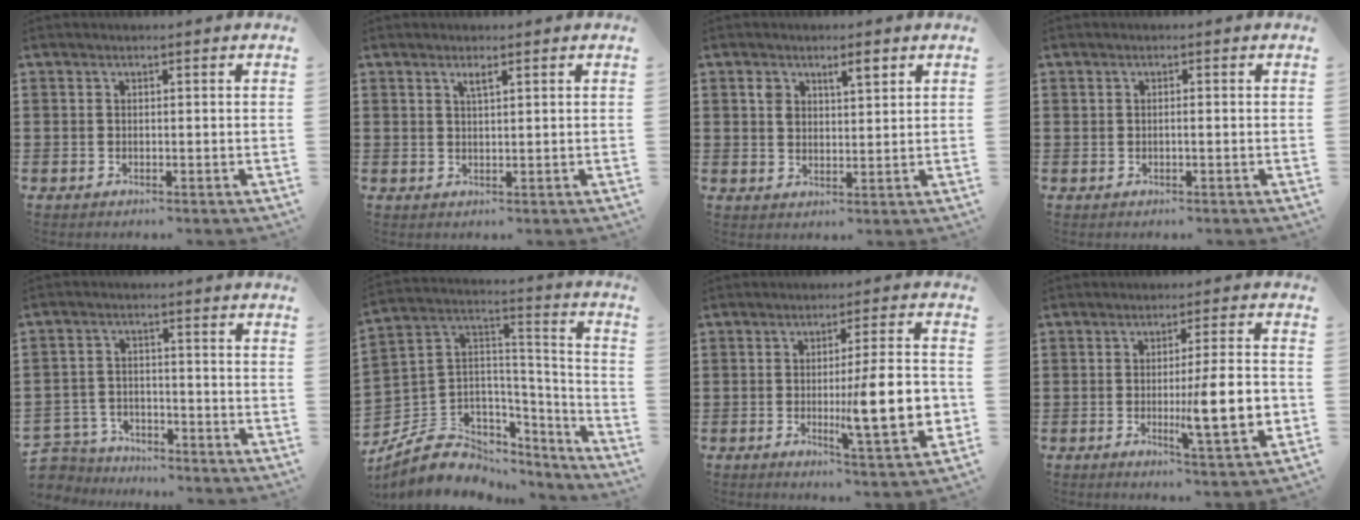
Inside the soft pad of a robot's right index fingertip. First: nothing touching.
{"total": 1.5, "force": [0.8, 0.3, 1.3], "torque": [-0.026, 0.001, 0.013]}
{"total": 3.3, "force": [1.9, 1.5, 2.3], "torque": [-0.043, 0.003, 0.031]}
{"total": 0.8, "force": [-0.1, 0.1, 0.8], "torque": [-0.014, -0.004, -0.001]}
{"total": 4.1, "force": [-3.8, 1.3, 0.0], "torque": [-0.022, 0.000, -0.085]}
{"total": 7.9, "force": [-4.7, 6.2, 1.4], "torque": [-0.059, -0.004, -0.083]}
{"total": 12.8, "force": [-1.4, 2.4, 12.5], "torque": [-0.188, -0.011, -0.025]}
{"total": 10.9, "force": [-1.6, 1.8, 10.7], "torque": [-0.166, -0.011, -0.027]}